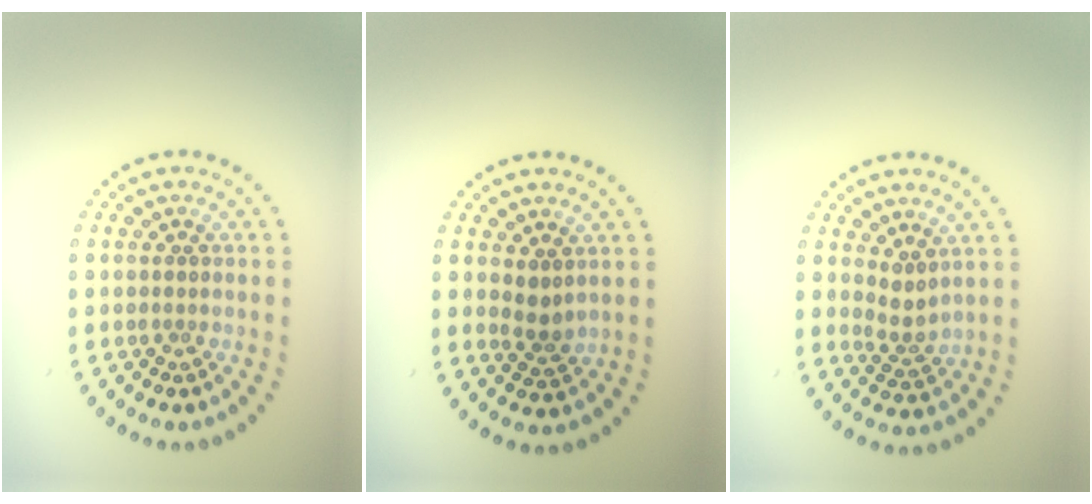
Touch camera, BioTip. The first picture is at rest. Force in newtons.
{"total": 1.6, "press": 1.4, "slide": 0.9}
{"total": 1.8, "press": 1.3, "slide": 1.2}